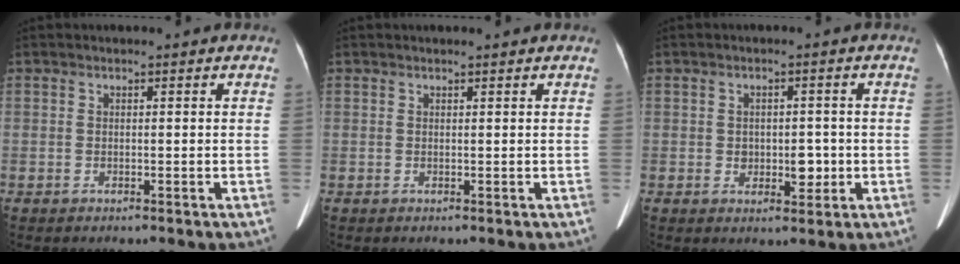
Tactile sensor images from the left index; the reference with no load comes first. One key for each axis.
{"total": 1.5, "fx": 1.4, "fy": 0.1, "fz": 0.7, "tx": -0.010, "ty": 0.014, "tz": 0.019}
{"total": 3.6, "fx": -0.5, "fy": 2.3, "fz": 2.7, "tx": -0.034, "ty": 0.003, "tz": 0.000}